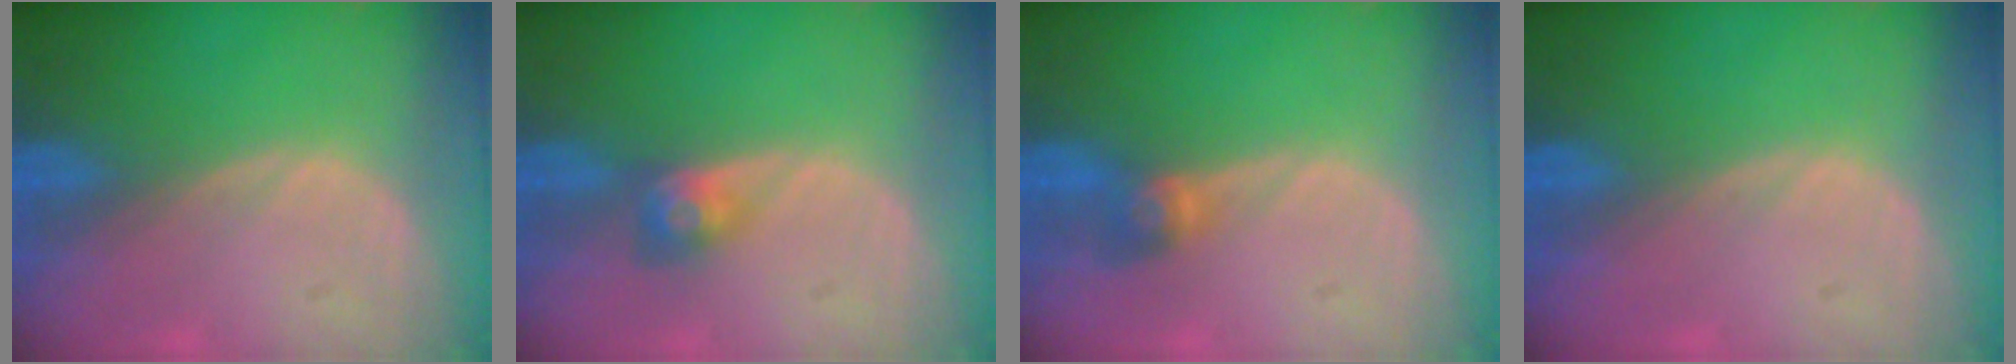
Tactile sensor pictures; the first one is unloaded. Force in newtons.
{"total": 3.0, "press": 2.6, "slide": 1.5}
{"total": 2.7, "press": 2.6, "slide": 0.5}
{"total": 0.0}